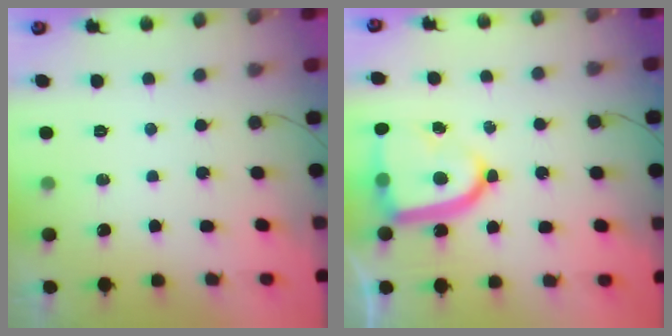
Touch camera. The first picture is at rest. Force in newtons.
{"total": 15.9, "press": 15.9, "slide": 1.5}